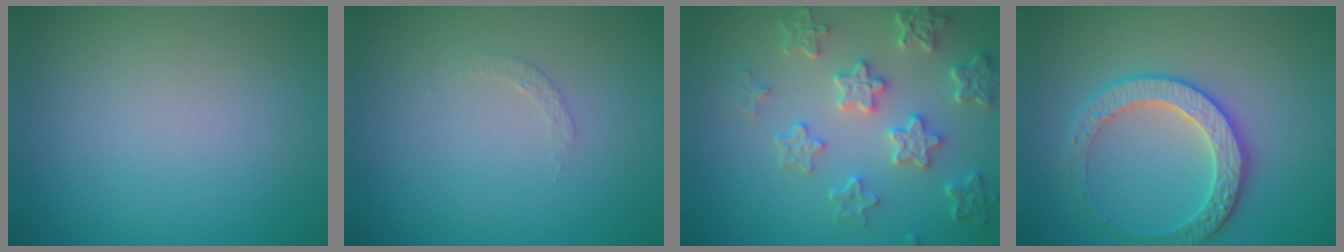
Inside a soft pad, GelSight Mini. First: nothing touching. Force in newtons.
{"total": 1.1, "press": 1.1, "slide": 0.3}
{"total": 5.1, "press": 4.2, "slide": 2.9}
{"total": 3.8, "press": 3.8, "slide": 0.7}